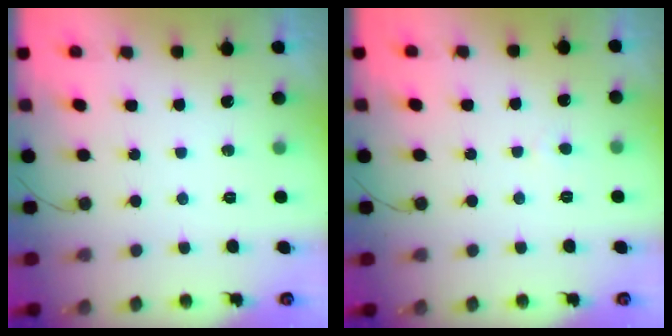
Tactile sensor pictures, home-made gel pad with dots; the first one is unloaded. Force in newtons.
{"total": 2.0, "press": 2.0, "slide": 0.2}